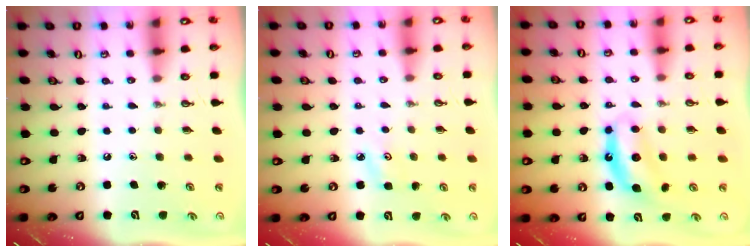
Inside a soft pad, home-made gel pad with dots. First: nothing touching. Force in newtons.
{"total": 4.5, "press": 4.4, "slide": 0.6}
{"total": 7.4, "press": 7.4, "slide": 0.2}